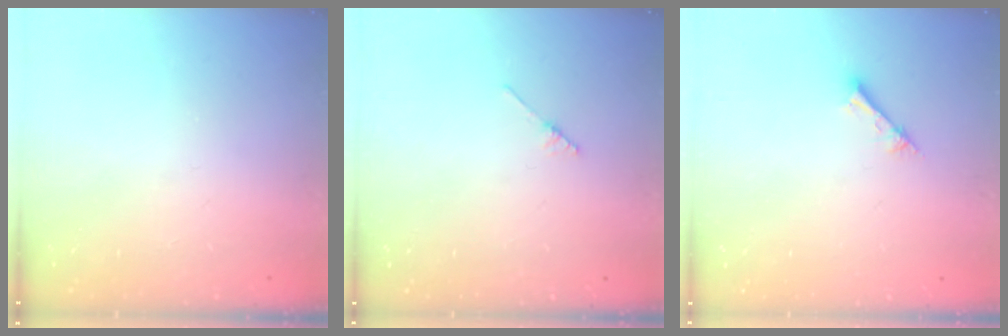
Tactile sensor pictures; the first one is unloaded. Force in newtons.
{"total": 2.1, "press": 2.1, "slide": 0.1}
{"total": 1.6, "press": 1.6, "slide": 0.2}